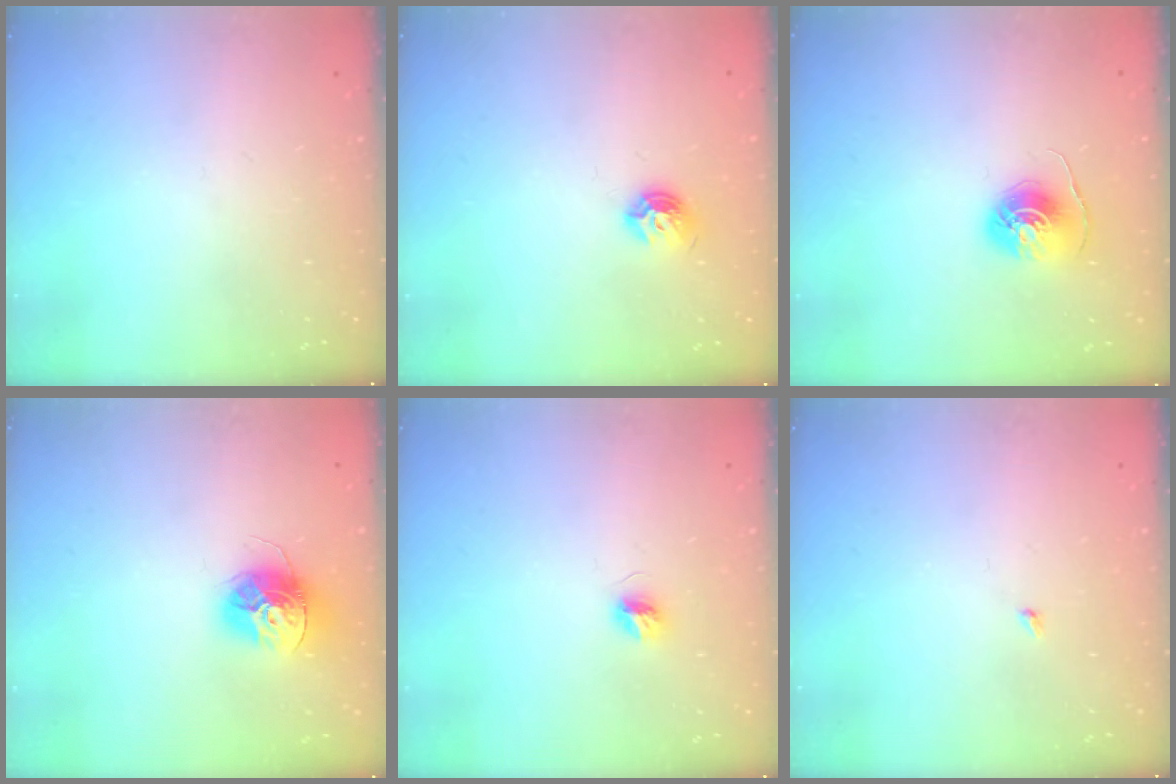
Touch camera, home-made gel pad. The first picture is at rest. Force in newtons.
{"total": 7.0, "press": 6.9, "slide": 0.7}
{"total": 7.1, "press": 7.1, "slide": 0.4}
{"total": 13.1, "press": 13.1, "slide": 0.7}
{"total": 5.0, "press": 5.0, "slide": 0.6}
{"total": 1.9, "press": 1.9, "slide": 0.3}